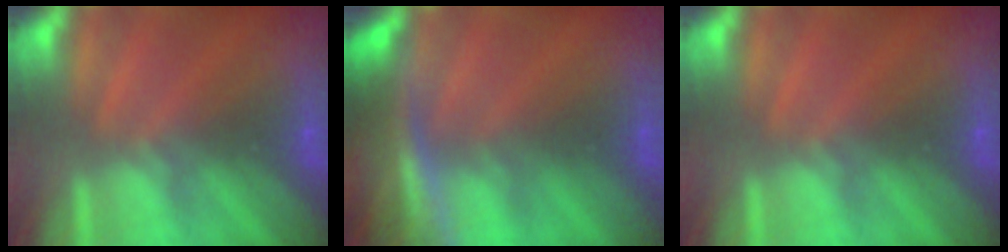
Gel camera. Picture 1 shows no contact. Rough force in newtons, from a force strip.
{"total": 11.3}
{"total": 0.0}